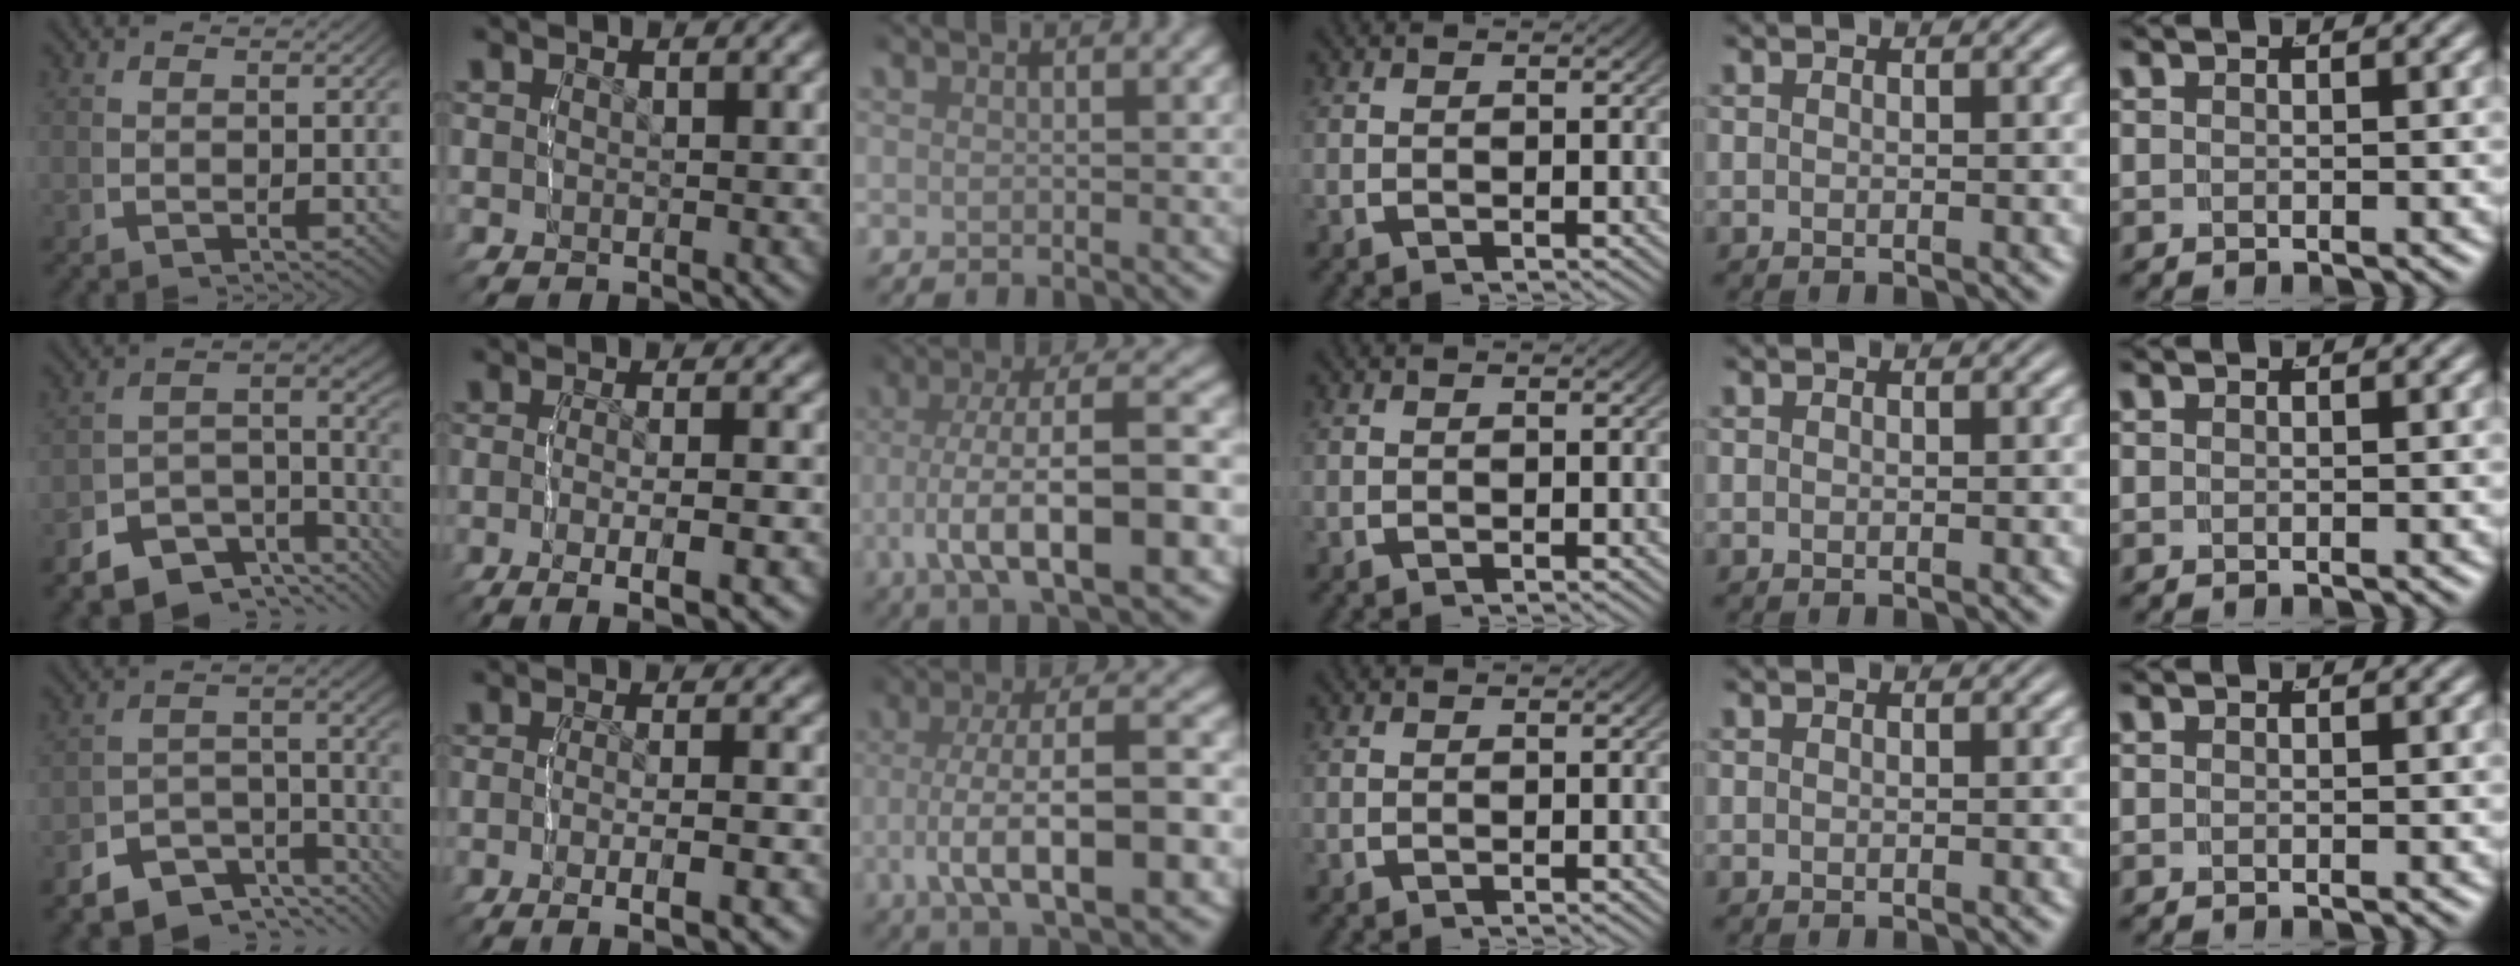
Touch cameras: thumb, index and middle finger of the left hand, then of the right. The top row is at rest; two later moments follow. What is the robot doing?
{"motion": "lift_and_place", "object": "bandage"}